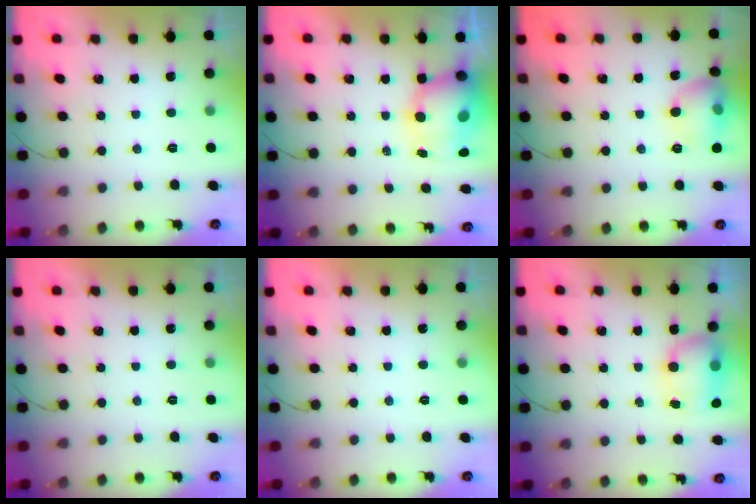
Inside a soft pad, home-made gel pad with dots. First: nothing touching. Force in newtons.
{"total": 9.4, "press": 9.0, "slide": 2.7}
{"total": 11.4, "press": 11.3, "slide": 1.7}
{"total": 0.0}
{"total": 0.0}
{"total": 7.4, "press": 7.3, "slide": 1.1}